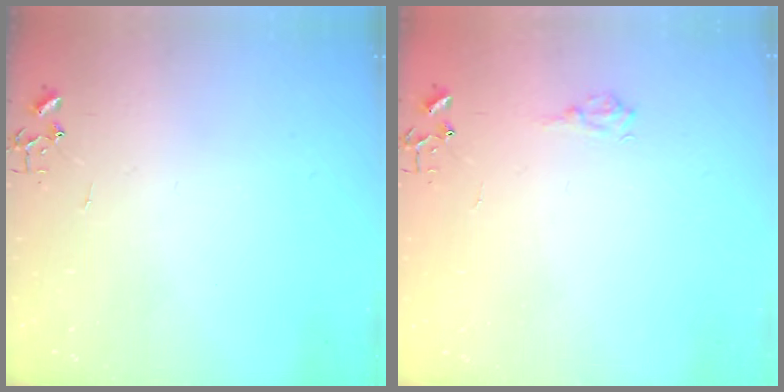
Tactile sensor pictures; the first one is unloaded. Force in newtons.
{"total": 7.0, "press": 6.9, "slide": 0.6}